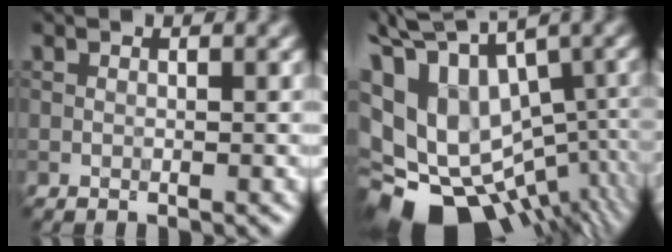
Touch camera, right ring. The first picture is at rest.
{"total": 14.5, "force": [-1.3, 9.3, 11.1], "torque": [-0.177, 0.014, 0.025]}